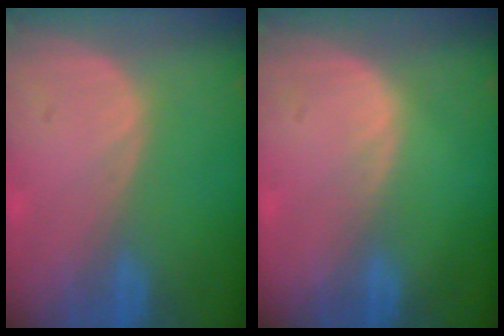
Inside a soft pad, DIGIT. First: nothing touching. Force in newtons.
{"total": 0.6, "press": 0.6, "slide": 0.1}